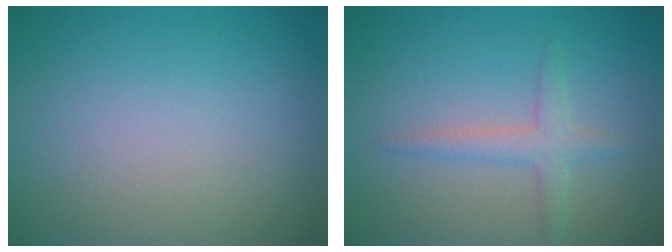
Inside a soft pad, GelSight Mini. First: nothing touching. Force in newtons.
{"total": 2.2, "press": 2.2, "slide": 0.1}